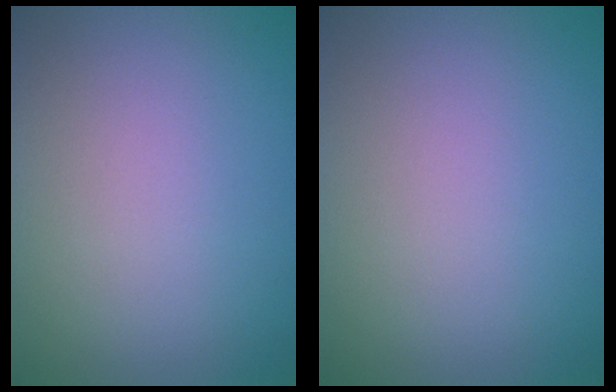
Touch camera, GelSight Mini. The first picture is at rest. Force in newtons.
{"total": 0.0}